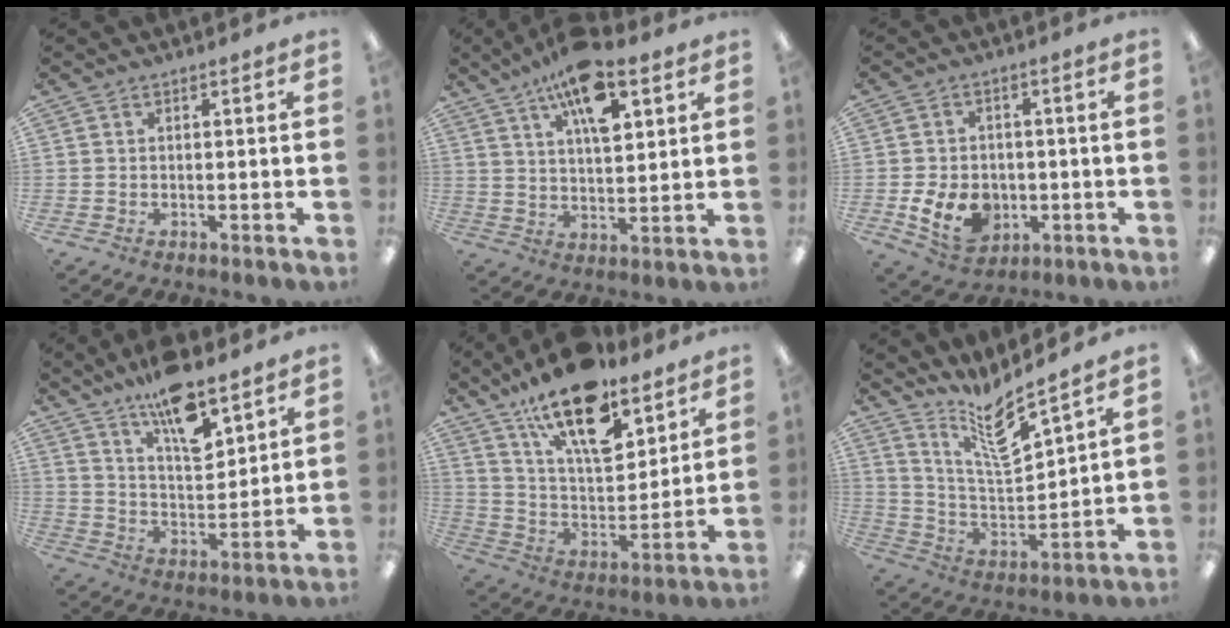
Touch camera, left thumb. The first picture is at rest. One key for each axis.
{"total": 14.1, "fx": 8.2, "fy": 5.5, "fz": 10.0, "tx": -0.165, "ty": -0.029, "tz": 0.140}
{"total": 9.5, "fx": -2.7, "fy": 7.0, "fz": 5.8, "tx": -0.114, "ty": 0.007, "tz": -0.048}
{"total": 14.2, "fx": 9.9, "fy": 5.4, "fz": 8.7, "tx": -0.143, "ty": -0.049, "tz": 0.170}
{"total": 20.1, "fx": 13.9, "fy": 8.1, "fz": 12.0, "tx": -0.196, "ty": -0.081, "tz": 0.240}
{"total": 12.5, "fx": 9.9, "fy": 2.5, "fz": 7.2, "tx": -0.137, "ty": -0.062, "tz": 0.171}